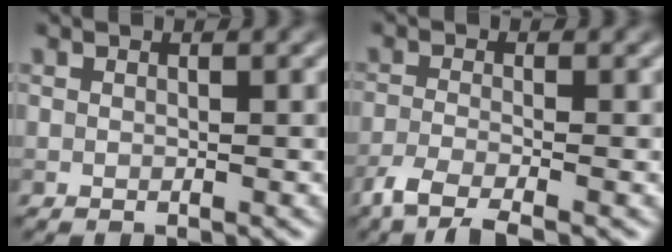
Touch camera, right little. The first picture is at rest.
{"total": 3.9, "force": [-2.8, 0.8, 2.5], "torque": [-0.053, -0.010, -0.065]}